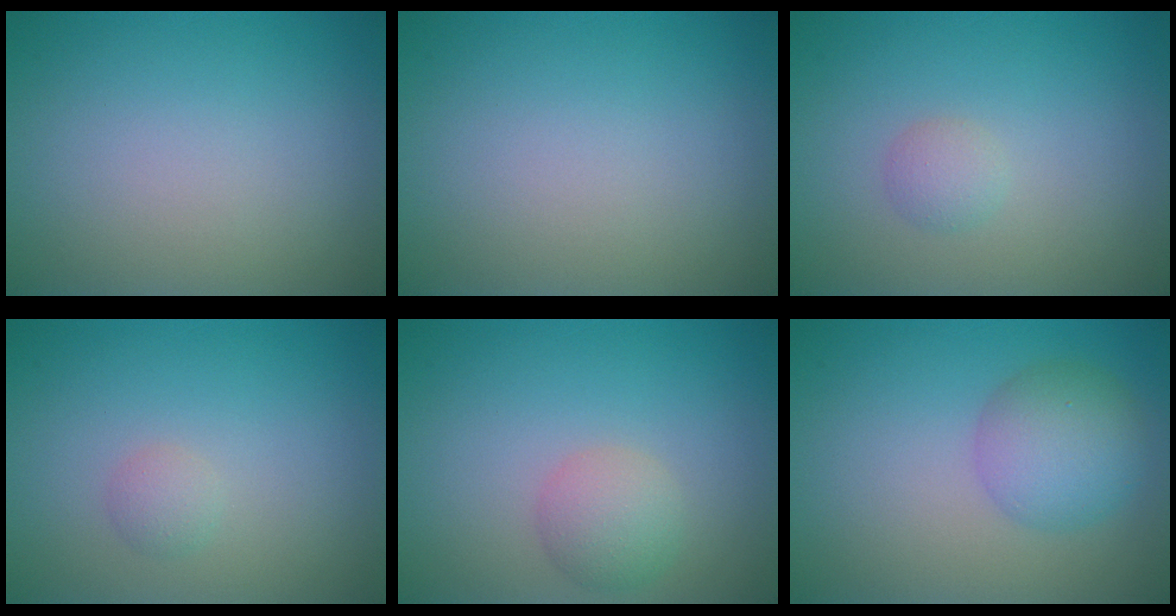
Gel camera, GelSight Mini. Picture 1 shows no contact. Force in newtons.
{"total": 0.0}
{"total": 1.2, "press": 1.2, "slide": 0.1}
{"total": 1.0, "press": 1.0, "slide": 0.0}
{"total": 2.5, "press": 2.5, "slide": 0.1}
{"total": 4.2, "press": 4.2, "slide": 0.1}